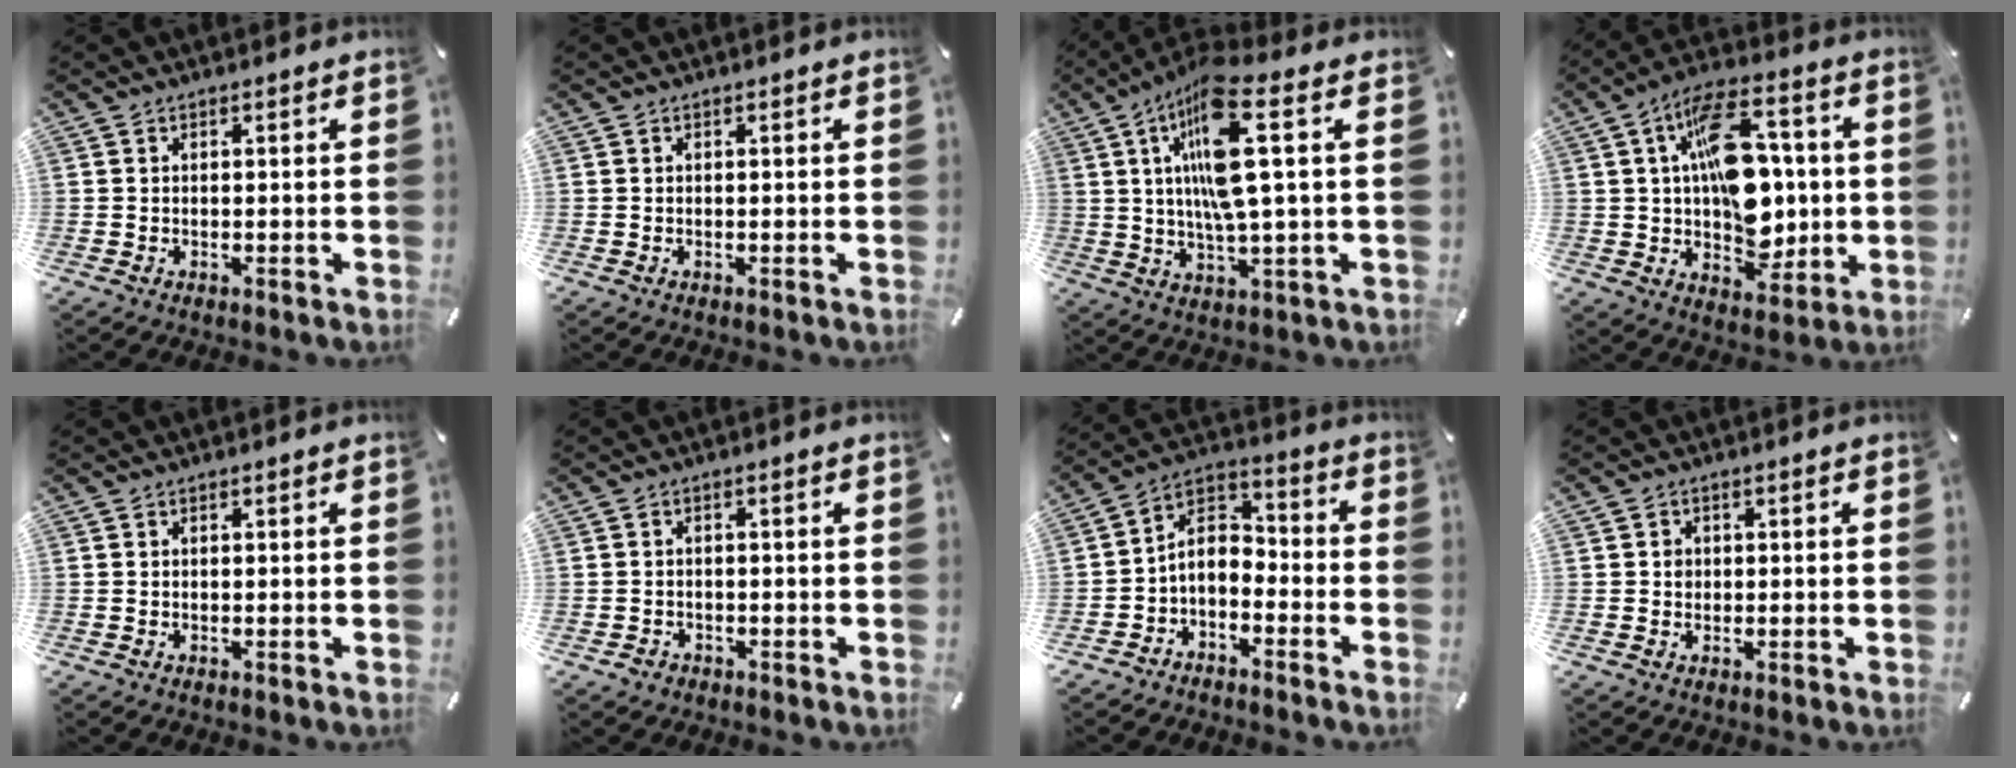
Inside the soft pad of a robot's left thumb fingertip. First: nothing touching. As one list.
[{"total": 0.0}, {"total": 15.3, "force": [4.2, 3.0, 14.4], "torque": [-0.288, -0.009, 0.063]}, {"total": 19.9, "force": [2.0, 12.4, 15.5], "torque": [-0.230, 0.005, 0.039]}, {"total": 0.0}, {"total": 1.7, "force": [-0.9, 1.4, 0.4], "torque": [-0.008, 0.005, -0.021]}, {"total": 6.6, "force": [-2.8, 4.7, 3.8], "torque": [-0.076, 0.014, -0.053]}, {"total": 1.5, "force": [0.0, 1.4, 0.5], "torque": [-0.002, 0.003, -0.005]}]